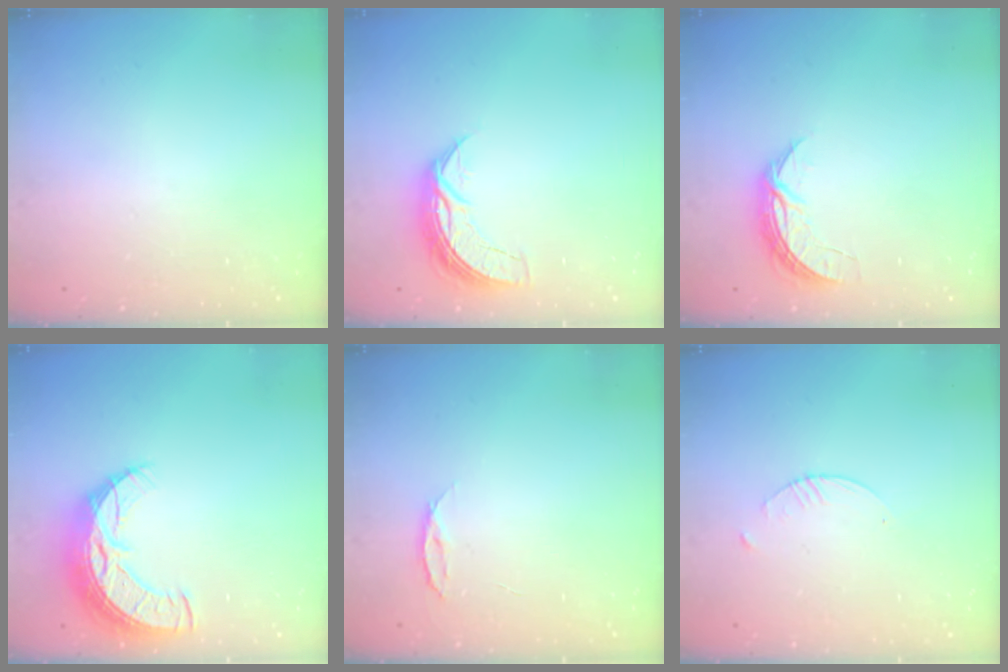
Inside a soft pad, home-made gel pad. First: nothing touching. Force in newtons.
{"total": 7.1, "press": 7.1, "slide": 0.4}
{"total": 6.5, "press": 6.5, "slide": 0.5}
{"total": 11.2, "press": 11.1, "slide": 0.9}
{"total": 4.0, "press": 4.0, "slide": 0.4}
{"total": 1.5, "press": 1.5, "slide": 0.2}